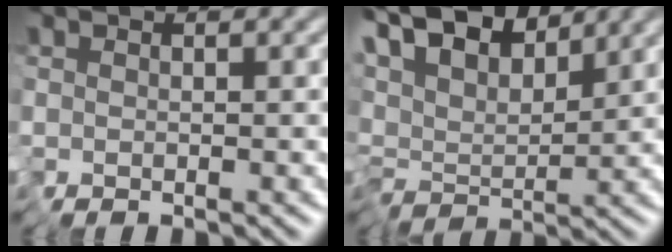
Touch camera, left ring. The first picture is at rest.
{"total": 8.0, "force": [5.7, 3.1, 4.6], "torque": [-0.123, 0.024, 0.090]}